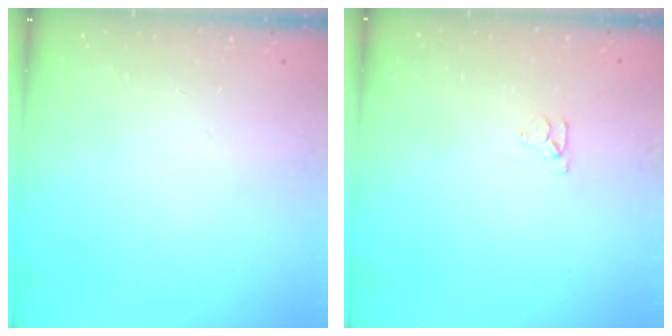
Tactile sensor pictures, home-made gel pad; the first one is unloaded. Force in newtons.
{"total": 3.6, "press": 3.6, "slide": 0.3}